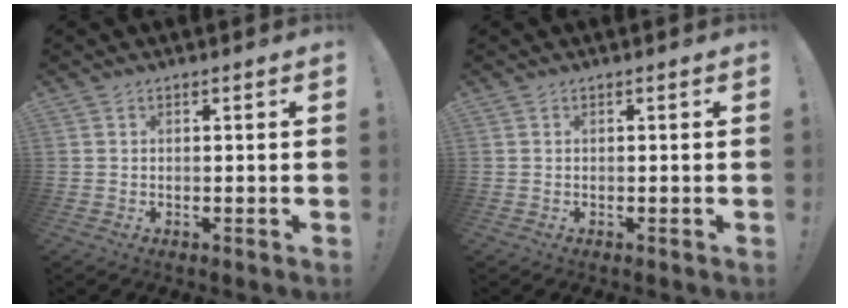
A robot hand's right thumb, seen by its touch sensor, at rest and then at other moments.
{"total": 0.0}